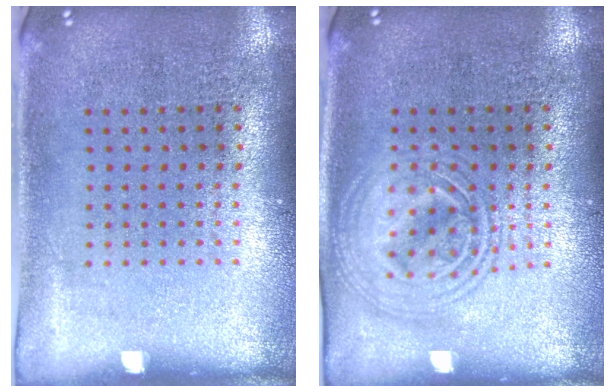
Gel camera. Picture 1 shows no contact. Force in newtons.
{"total": 2.6, "press": 2.6, "slide": 0.3}